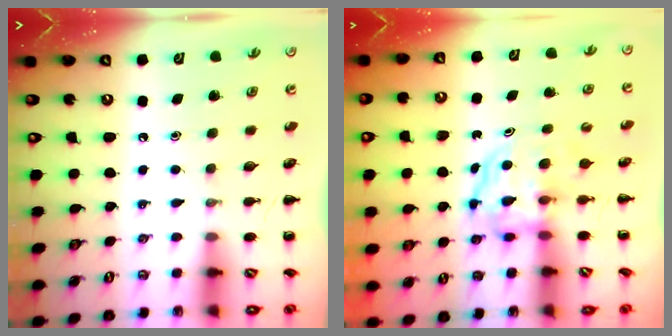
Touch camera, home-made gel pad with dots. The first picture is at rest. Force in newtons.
{"total": 3.7, "press": 3.7, "slide": 0.2}